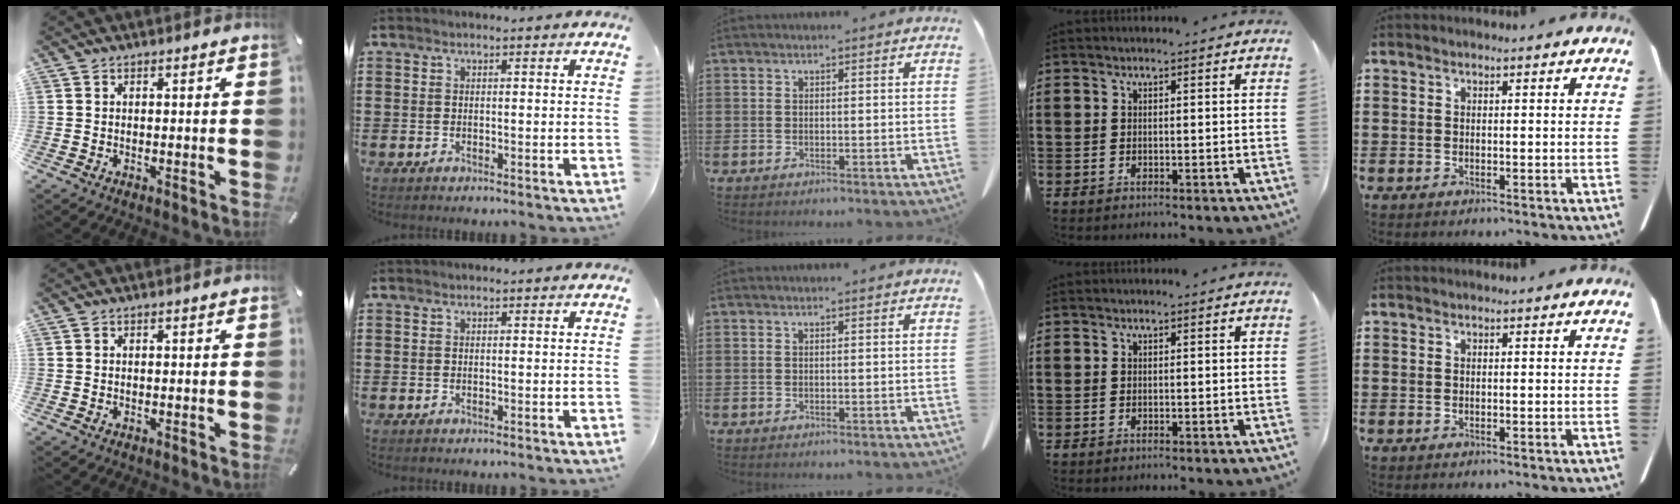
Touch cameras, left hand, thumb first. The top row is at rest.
{}